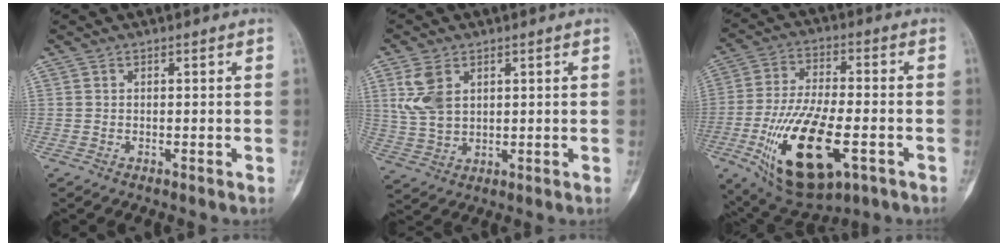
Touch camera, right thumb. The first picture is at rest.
{"total": 7.5, "force": [2.8, 4.9, 5.0], "torque": [-0.100, -0.005, 0.067]}
{"total": 20.3, "force": [-6.9, 8.9, 16.9], "torque": [-0.307, 0.011, -0.103]}